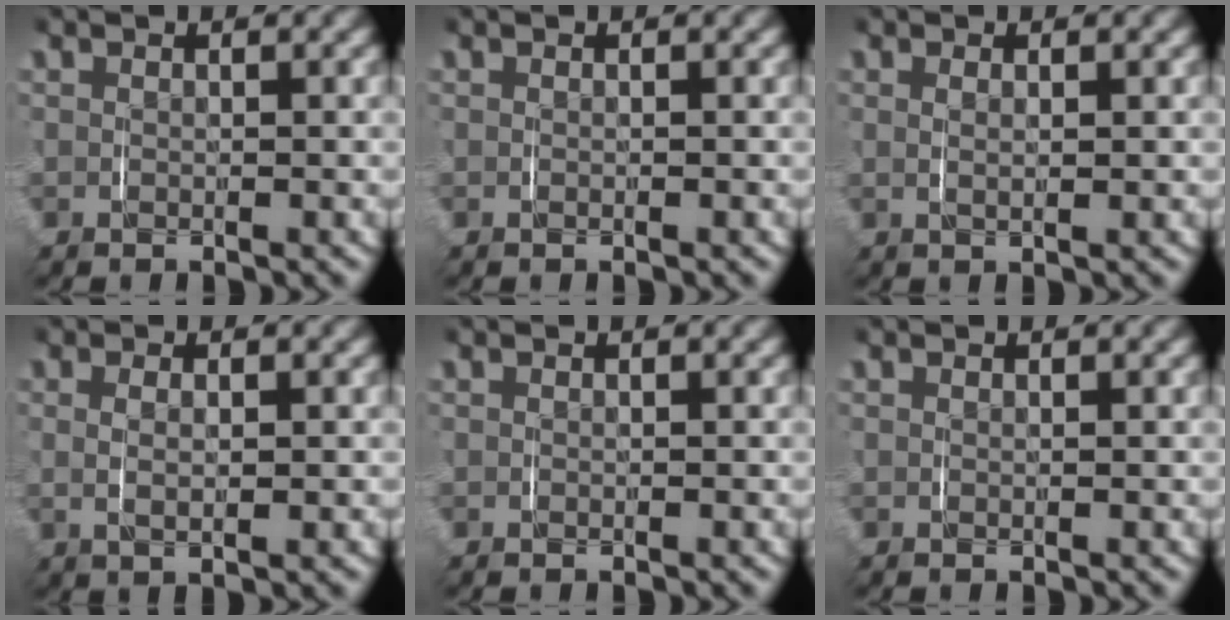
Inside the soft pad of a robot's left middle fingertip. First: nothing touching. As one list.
[{"total": 0.0}, {"total": 1.0, "force": [0.4, 0.0, 0.9], "torque": [-0.017, -0.003, 0.011]}, {"total": 1.8, "force": [0.3, 0.5, 1.7], "torque": [-0.032, -0.003, 0.011]}, {"total": 0.0}, {"total": 0.0}]